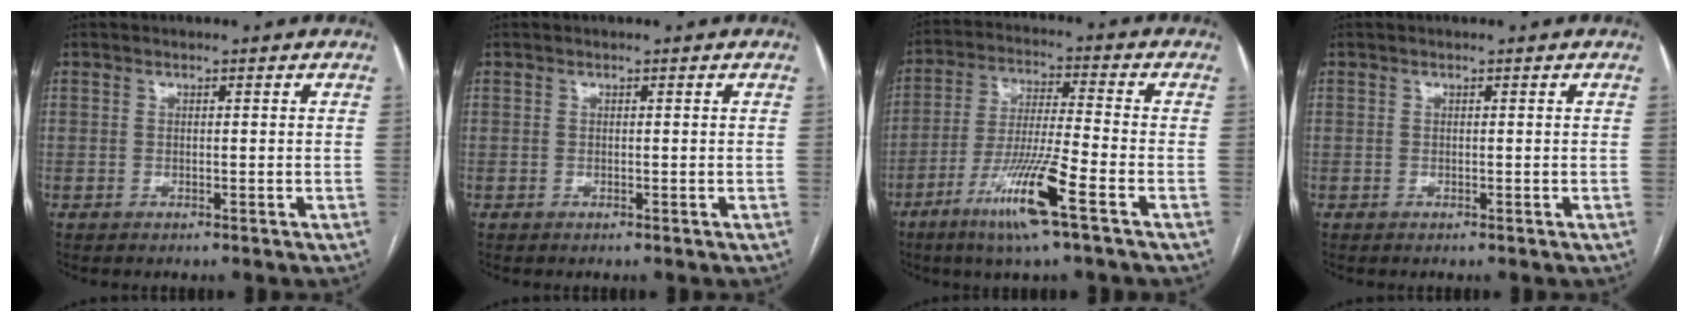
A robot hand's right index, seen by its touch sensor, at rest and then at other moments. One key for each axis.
{"total": 0.0}
{"total": 12.1, "fx": -6.2, "fy": -0.3, "fz": 10.4, "tx": -0.205, "ty": -0.022, "tz": -0.119}
{"total": 0.0}